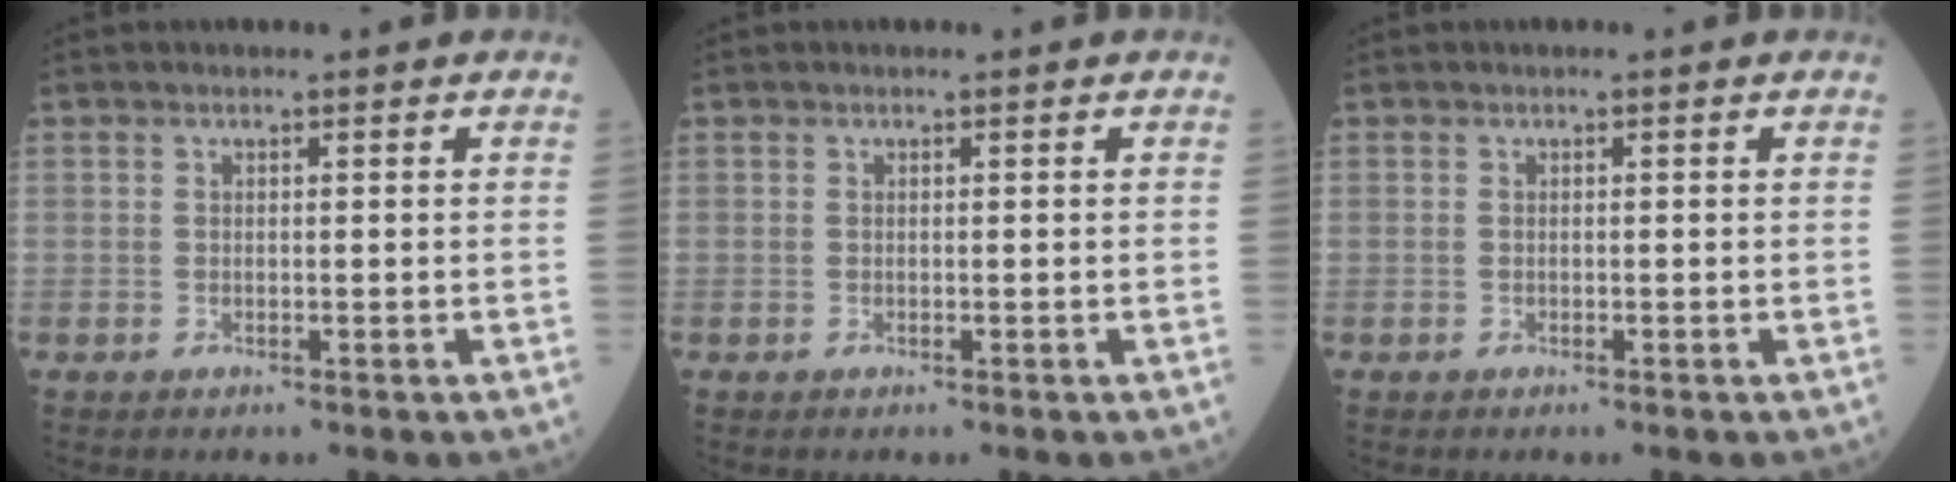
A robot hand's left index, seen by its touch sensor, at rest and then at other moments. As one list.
[{"total": 0.0}, {"total": 0.0}]